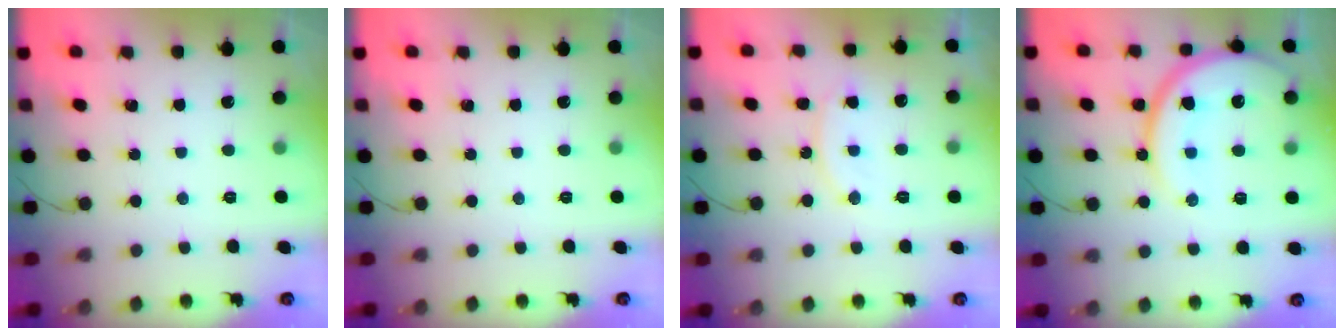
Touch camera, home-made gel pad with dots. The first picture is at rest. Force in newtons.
{"total": 0.0}
{"total": 9.4, "press": 9.3, "slide": 0.5}
{"total": 15.4, "press": 15.4, "slide": 1.3}